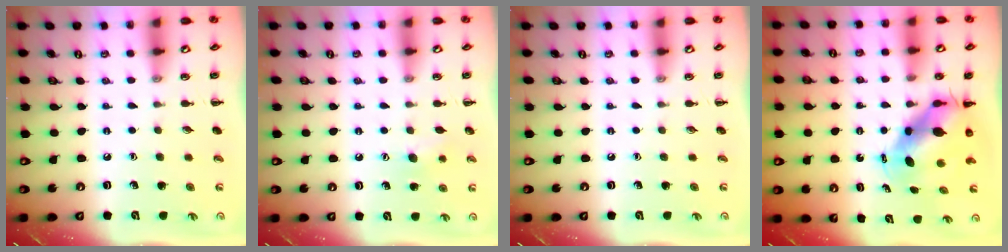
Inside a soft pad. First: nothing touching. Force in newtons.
{"total": 7.0, "press": 6.7, "slide": 1.9}
{"total": 0.0}
{"total": 6.8, "press": 6.6, "slide": 1.6}